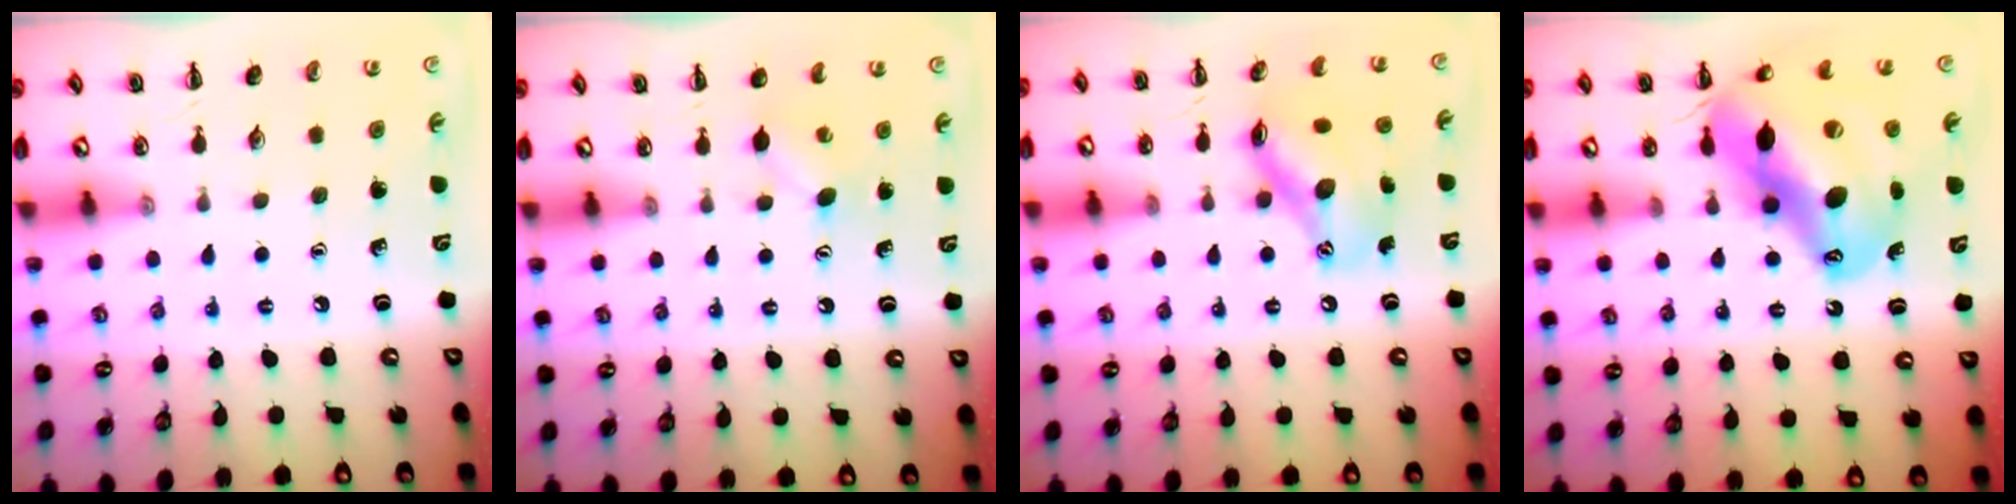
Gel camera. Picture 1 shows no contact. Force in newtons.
{"total": 4.9, "press": 4.7, "slide": 1.1}
{"total": 13.9, "press": 13.6, "slide": 2.4}
{"total": 19.4, "press": 18.6, "slide": 5.4}